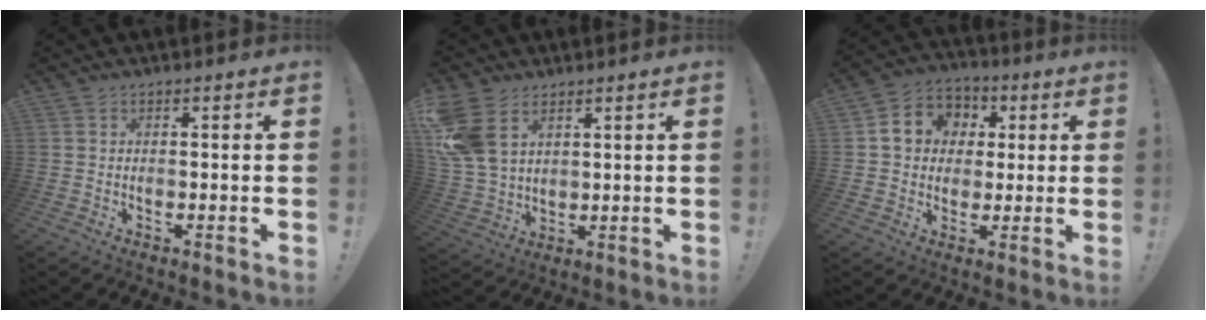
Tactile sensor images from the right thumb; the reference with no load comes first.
{"total": 11.2, "force": [5.1, 7.5, 6.5], "torque": [-0.131, -0.020, 0.105]}
{"total": 9.9, "force": [1.6, 9.1, 3.6], "torque": [-0.048, 0.004, 0.037]}